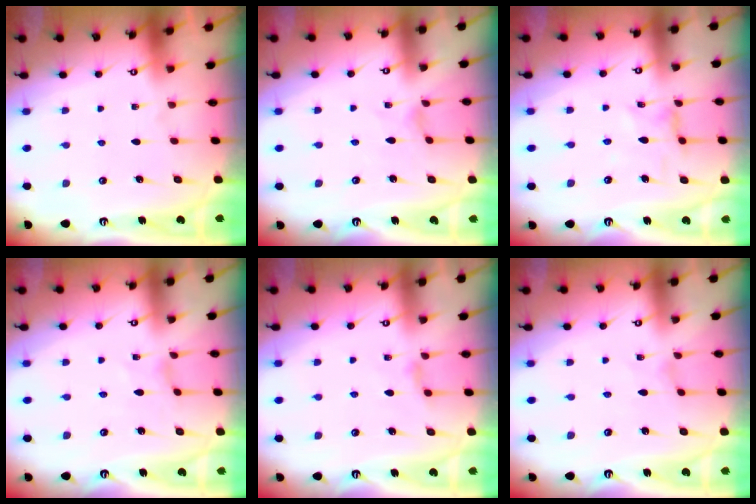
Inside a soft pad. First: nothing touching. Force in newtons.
{"total": 0.0}
{"total": 1.2, "press": 1.2, "slide": 0.2}
{"total": 0.0}
{"total": 2.4, "press": 2.4, "slide": 0.4}
{"total": 0.0}